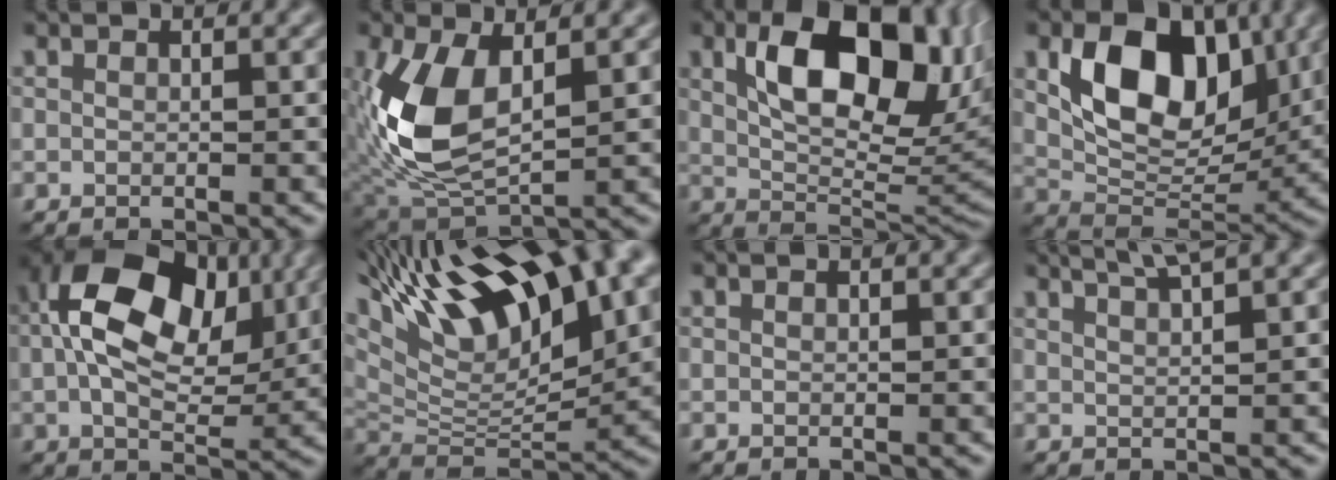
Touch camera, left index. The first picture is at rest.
{"total": 8.5, "force": [1.1, 4.7, 7.0], "torque": [-0.166, -0.005, 0.023]}
{"total": 12.0, "force": [3.8, 6.1, 9.6], "torque": [-0.142, 0.000, 0.067]}
{"total": 10.0, "force": [3.2, 6.5, 7.0], "torque": [-0.117, -0.011, 0.060]}
{"total": 13.7, "force": [3.2, 8.4, 10.4], "torque": [-0.178, 0.024, 0.050]}
{"total": 18.4, "force": [10.9, 7.0, 13.1], "torque": [-0.242, 0.045, 0.184]}
{"total": 0.0}
{"total": 4.4, "force": [3.4, 0.9, 2.7], "torque": [-0.018, 0.017, 0.026]}